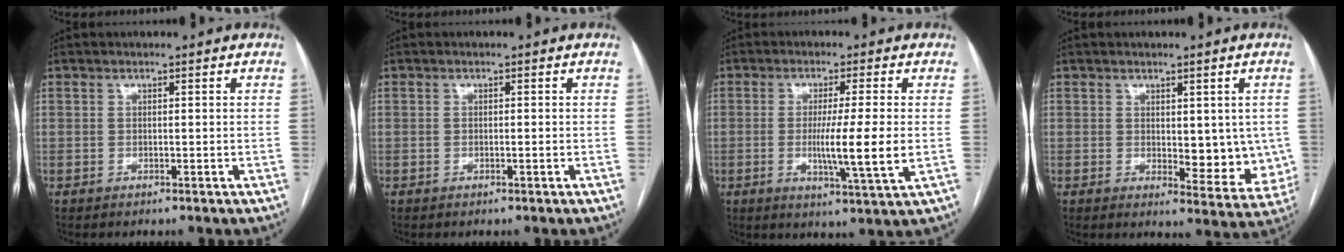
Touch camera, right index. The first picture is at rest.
{"total": 0.6, "force": [-0.1, 0.1, 0.6], "torque": [-0.010, -0.001, 0.000]}
{"total": 8.9, "force": [-0.8, -0.8, 8.9], "torque": [-0.153, -0.027, -0.018]}
{"total": 8.7, "force": [0.1, 4.0, 7.8], "torque": [-0.077, -0.019, 0.010]}